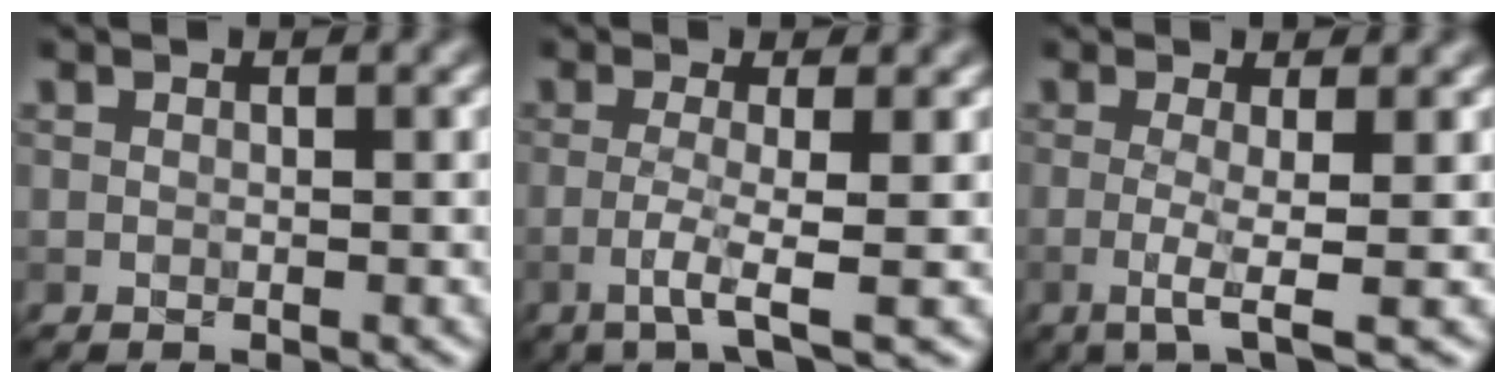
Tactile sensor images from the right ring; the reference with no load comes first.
{"total": 3.1, "force": [-1.1, 0.3, 2.9], "torque": [-0.055, 0.001, -0.034]}
{"total": 3.2, "force": [-0.7, 0.5, 3.1], "torque": [-0.060, -0.004, -0.021]}